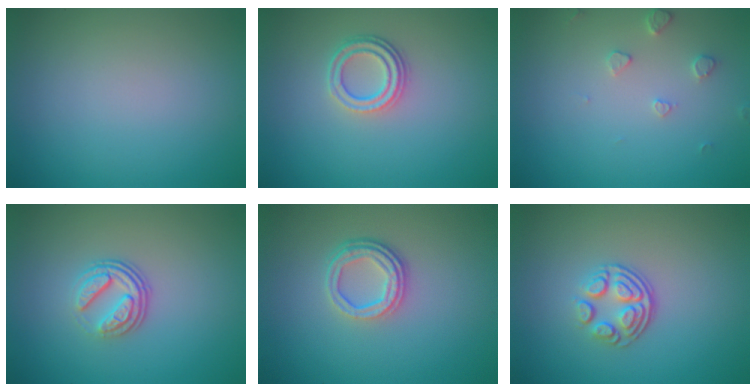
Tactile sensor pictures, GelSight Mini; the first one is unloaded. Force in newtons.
{"total": 2.8, "press": 2.3, "slide": 1.6}
{"total": 1.5, "press": 1.5, "slide": 0.3}
{"total": 3.4, "press": 2.4, "slide": 2.5}
{"total": 3.4, "press": 2.6, "slide": 2.3}
{"total": 3.6, "press": 2.5, "slide": 2.6}